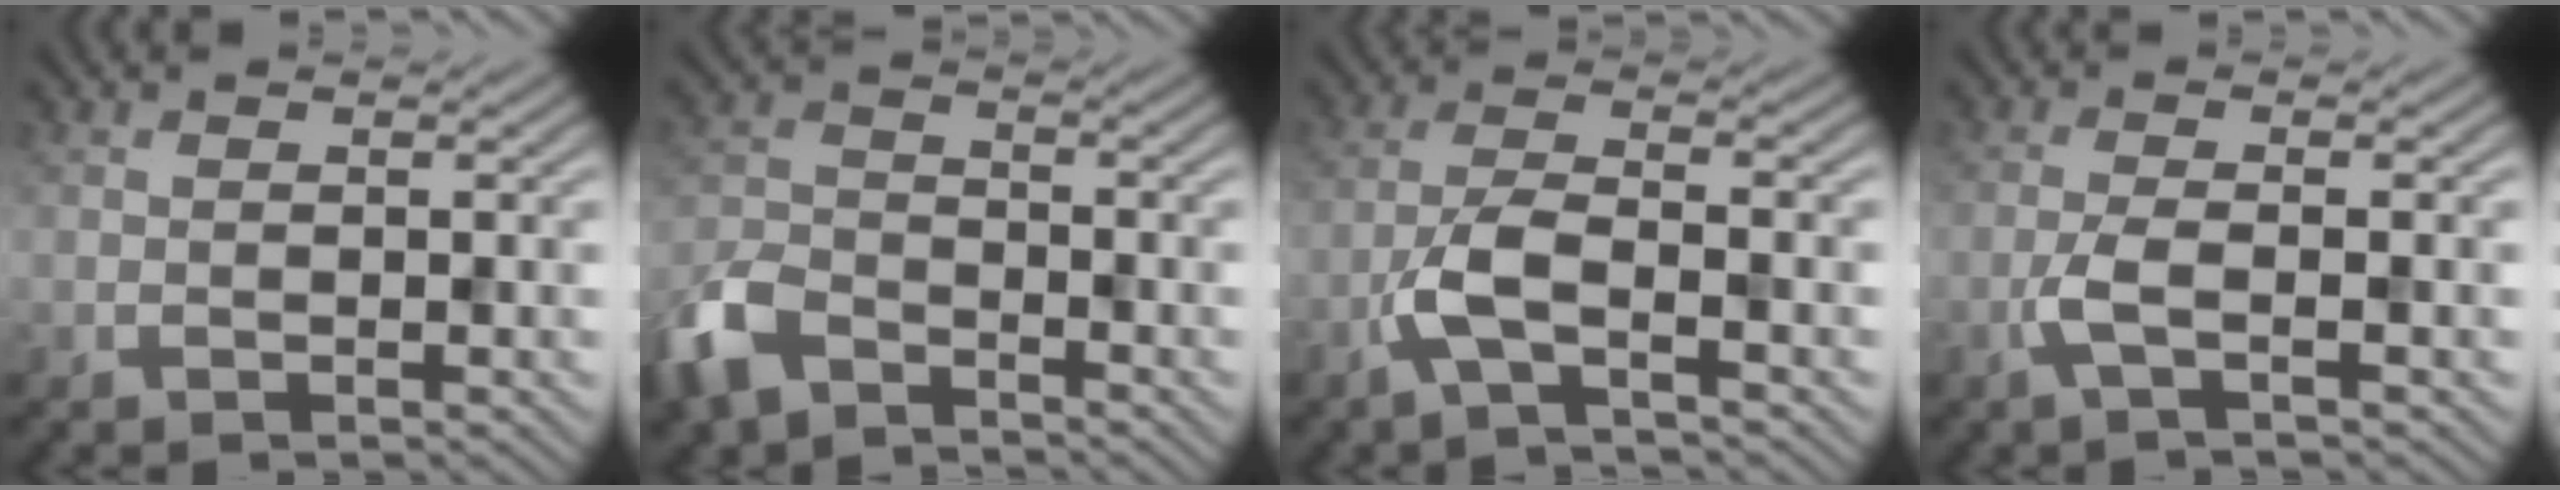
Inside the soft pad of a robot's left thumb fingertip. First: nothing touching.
{"total": 7.4, "force": [-5.3, 3.6, 3.6], "torque": [-0.086, -0.008, -0.123]}
{"total": 4.9, "force": [-2.5, 1.2, 4.0], "torque": [-0.089, 0.003, -0.062]}
{"total": 3.0, "force": [-1.1, 0.5, 2.8], "torque": [-0.058, 0.006, -0.034]}